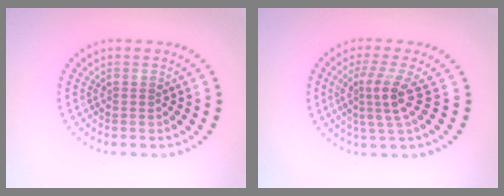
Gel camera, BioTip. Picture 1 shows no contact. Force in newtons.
{"total": 3.2, "press": 2.3, "slide": 2.3}